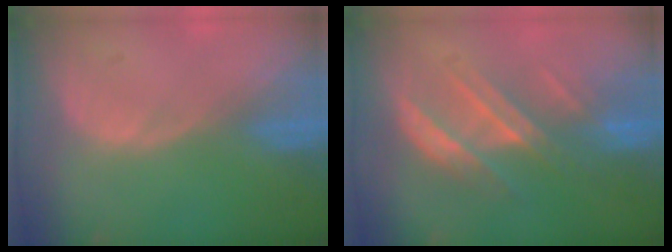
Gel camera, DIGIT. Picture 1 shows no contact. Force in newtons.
{"total": 7.4, "press": 6.7, "slide": 3.1}